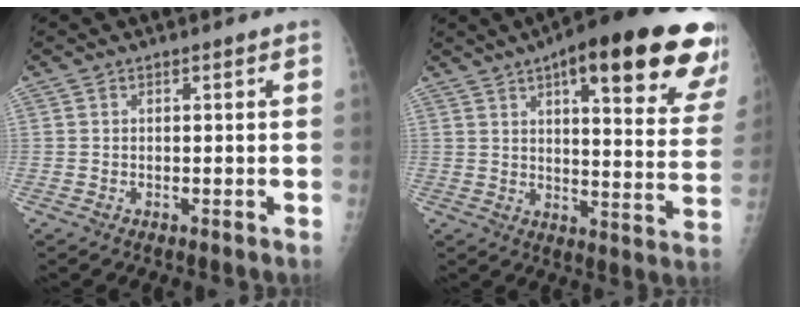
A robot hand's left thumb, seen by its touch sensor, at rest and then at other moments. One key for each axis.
{"total": 26.7, "fx": 14.8, "fy": 7.2, "fz": 21.0, "tx": -0.239, "ty": -0.030, "tz": 0.190}